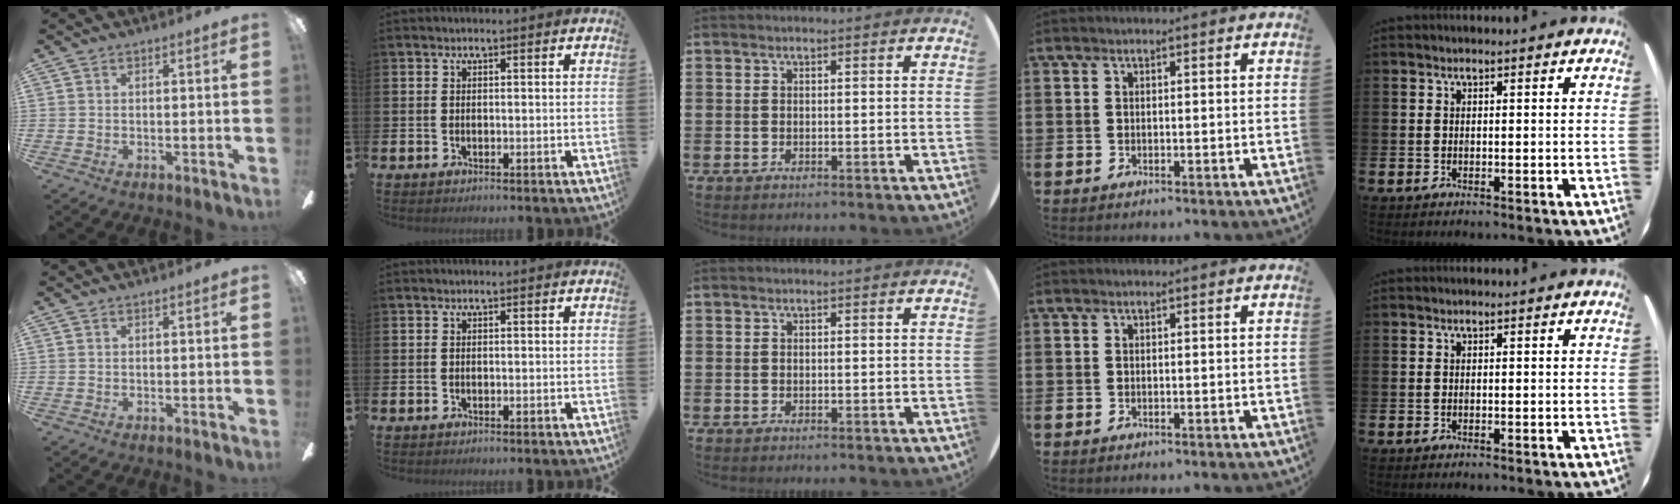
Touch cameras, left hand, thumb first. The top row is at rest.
{}